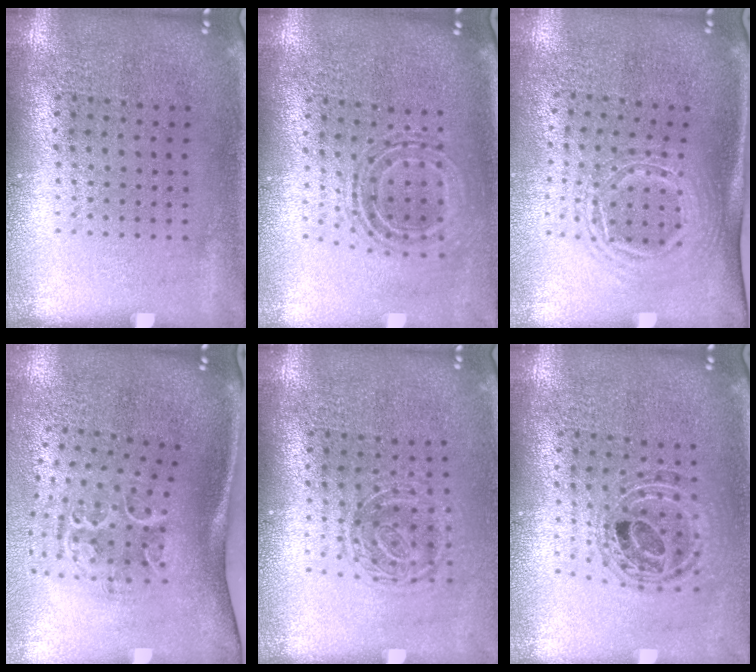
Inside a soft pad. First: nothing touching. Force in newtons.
{"total": 0.7, "press": 0.7, "slide": 0.1}
{"total": 1.6, "press": 1.2, "slide": 1.1}
{"total": 1.7, "press": 1.3, "slide": 1.1}
{"total": 1.3, "press": 1.0, "slide": 0.8}
{"total": 0.9, "press": 0.9, "slide": 0.2}